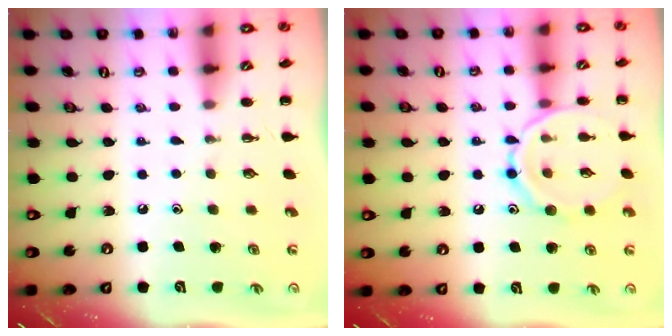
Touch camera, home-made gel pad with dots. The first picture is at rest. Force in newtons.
{"total": 12.6, "press": 12.6, "slide": 0.6}